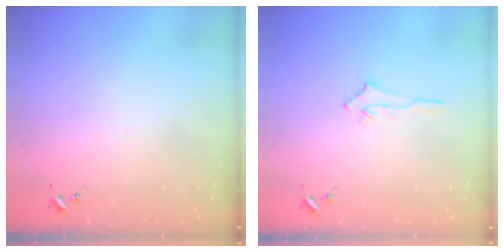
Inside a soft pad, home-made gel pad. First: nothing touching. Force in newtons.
{"total": 4.3, "press": 4.2, "slide": 0.5}